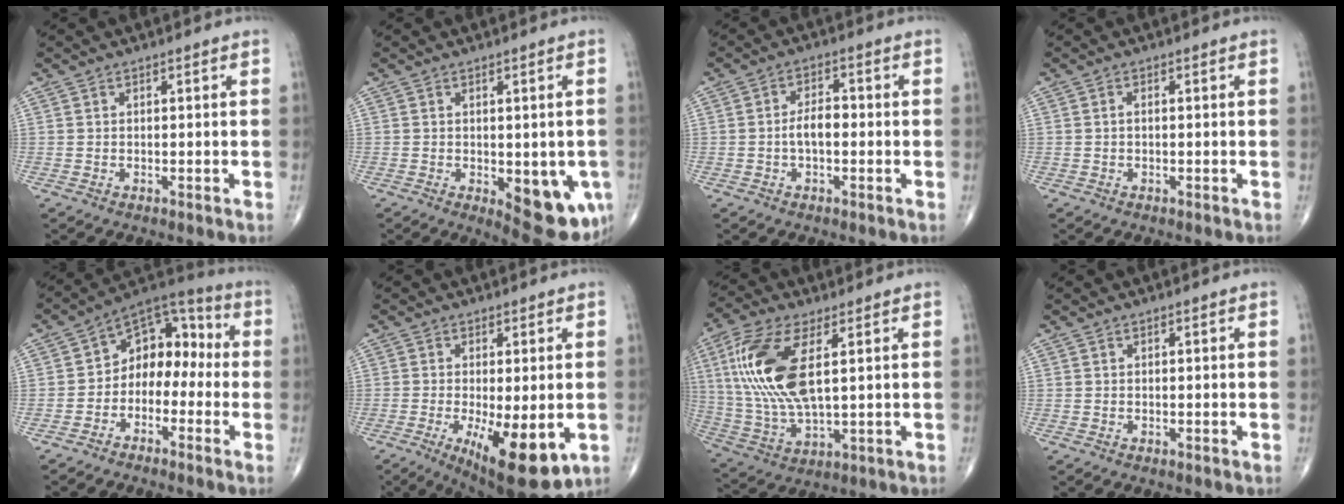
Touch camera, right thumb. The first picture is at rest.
{"total": 11.9, "force": [-3.2, 5.2, 10.1], "torque": [-0.096, -0.010, -0.024]}
{"total": 3.3, "force": [-0.6, 1.6, 2.9], "torque": [-0.049, 0.014, -0.013]}
{"total": 0.7, "force": [-0.1, 0.4, 0.6], "torque": [-0.014, 0.000, -0.003]}
{"total": 11.0, "force": [-2.1, 7.9, 7.3], "torque": [-0.067, 0.061, -0.055]}
{"total": 13.4, "force": [-3.8, 4.5, 12.1], "torque": [-0.181, -0.024, -0.044]}
{"total": 17.2, "force": [4.0, 7.1, 15.1], "torque": [-0.335, -0.010, 0.081]}
{"total": 0.0}